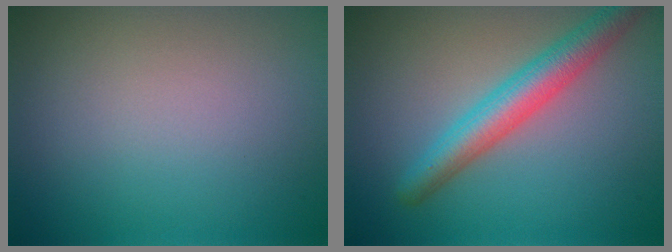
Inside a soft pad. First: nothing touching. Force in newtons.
{"total": 4.8, "press": 4.8, "slide": 0.1}